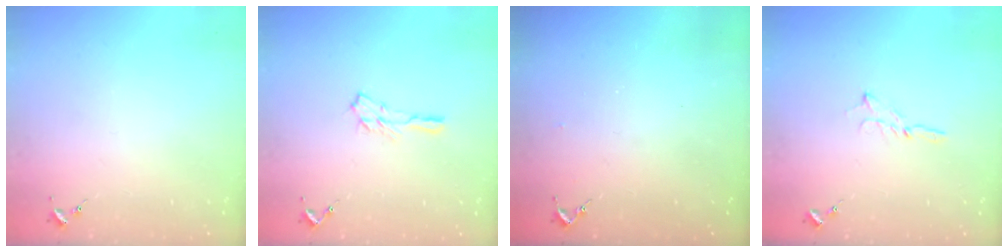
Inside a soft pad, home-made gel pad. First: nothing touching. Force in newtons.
{"total": 5.1, "press": 5.1, "slide": 0.6}
{"total": 2.6, "press": 2.5, "slide": 0.3}
{"total": 2.0, "press": 2.0, "slide": 0.2}